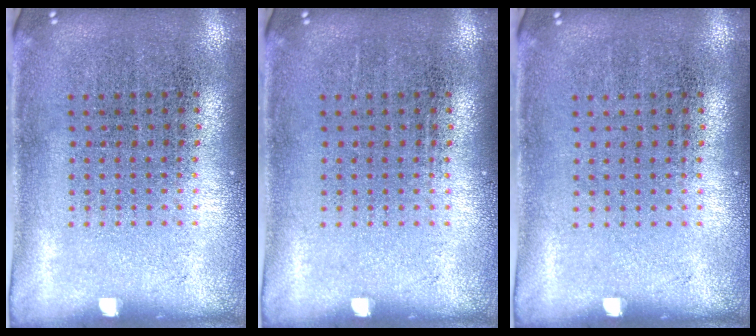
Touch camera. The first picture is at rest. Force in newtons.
{"total": 0.0}
{"total": 0.0}